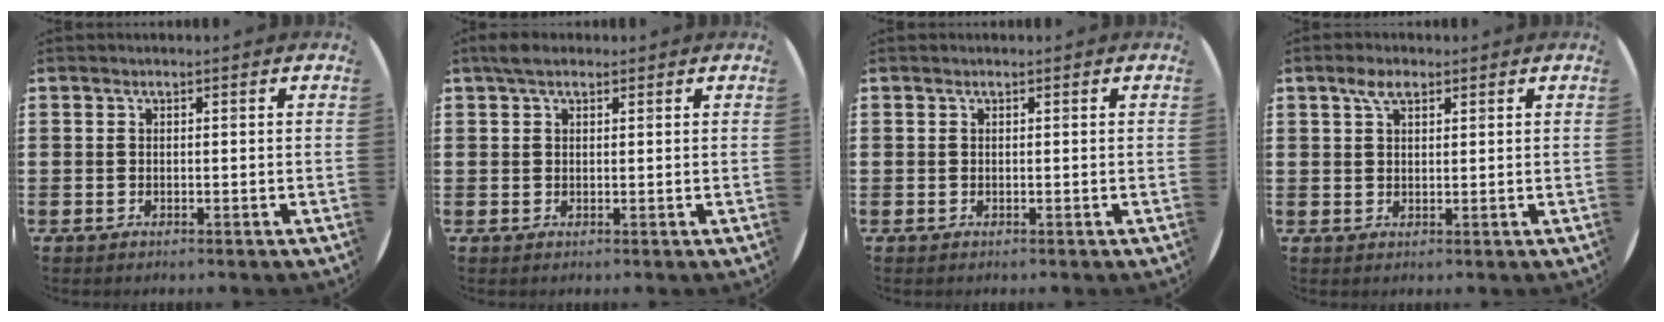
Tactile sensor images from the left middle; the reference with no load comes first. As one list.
[{"total": 2.1, "force": [1.5, 0.9, 1.2], "torque": [-0.026, 0.008, 0.026]}, {"total": 0.0}, {"total": 3.1, "force": [2.1, 1.4, 1.8], "torque": [-0.032, 0.004, 0.037]}]